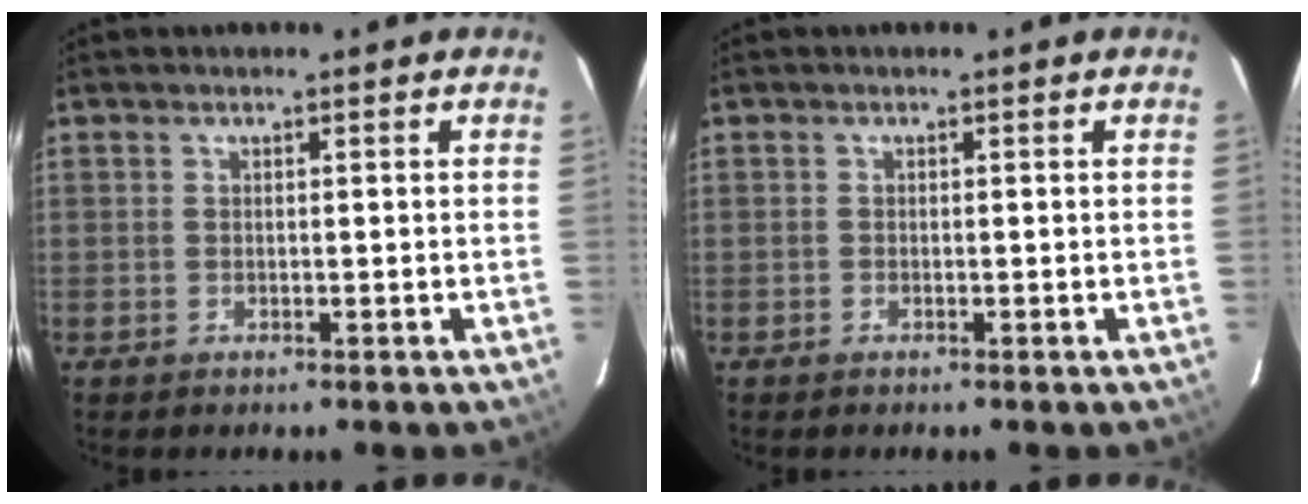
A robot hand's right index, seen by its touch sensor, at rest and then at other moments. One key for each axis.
{"total": 0.0}